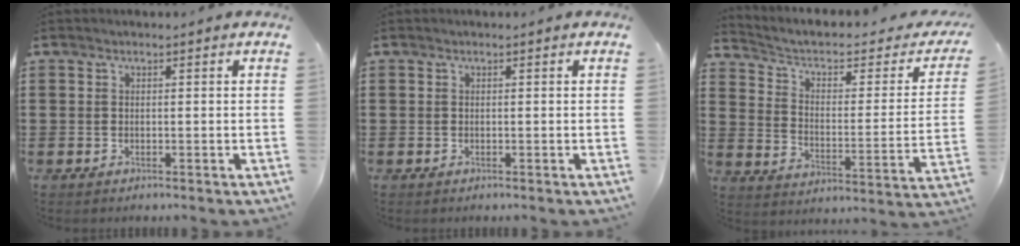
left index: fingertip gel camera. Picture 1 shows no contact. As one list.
[{"total": 0.0}, {"total": 4.4, "force": [2.8, 1.9, 2.8], "torque": [-0.072, -0.021, 0.038]}]